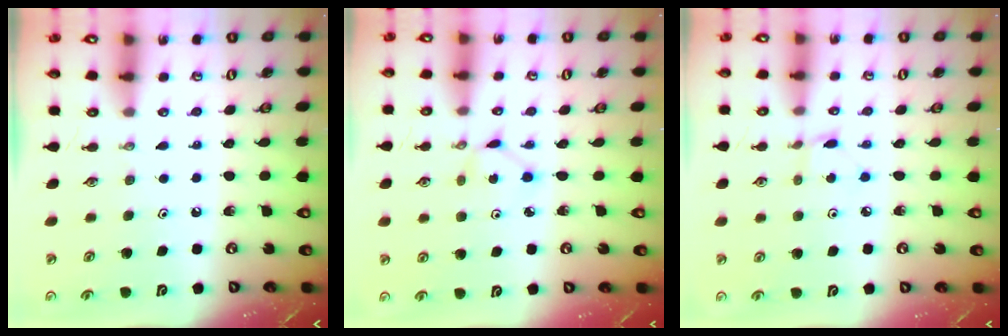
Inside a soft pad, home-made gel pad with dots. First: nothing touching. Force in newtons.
{"total": 1.8, "press": 1.7, "slide": 0.2}
{"total": 1.3, "press": 1.2, "slide": 0.1}